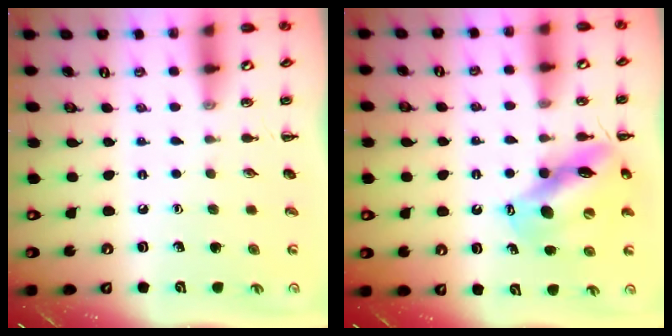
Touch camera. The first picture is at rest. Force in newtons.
{"total": 13.1, "press": 12.5, "slide": 3.7}